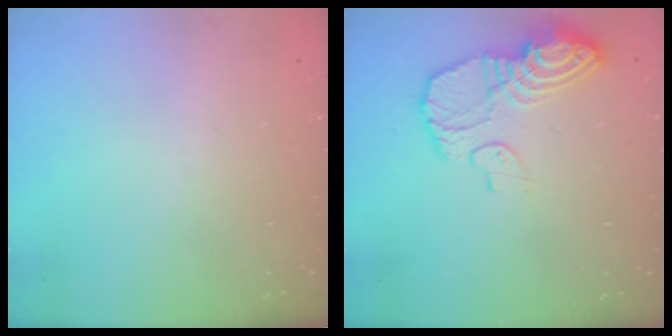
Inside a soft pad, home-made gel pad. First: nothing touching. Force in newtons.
{"total": 13.8, "press": 13.7, "slide": 1.2}